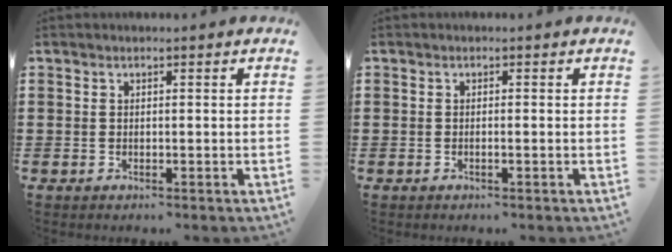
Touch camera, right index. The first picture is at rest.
{"total": 0.6, "force": [-0.3, -0.2, 0.5], "torque": [-0.008, -0.003, -0.005]}